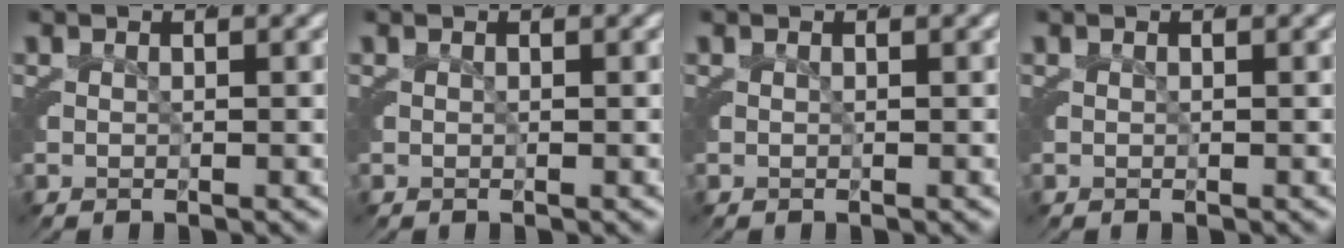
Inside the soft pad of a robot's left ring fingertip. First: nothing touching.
{"total": 0.0}
{"total": 0.0}
{"total": 0.0}